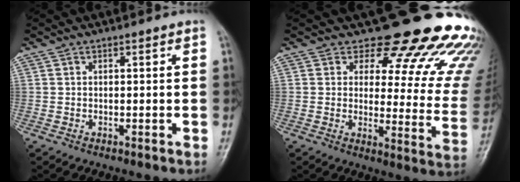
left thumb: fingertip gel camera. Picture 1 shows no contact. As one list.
[{"total": 20.8, "force": [17.2, 8.0, 8.4], "torque": [-0.048, -0.128, 0.186]}]